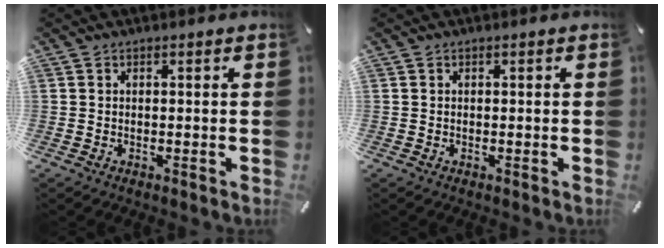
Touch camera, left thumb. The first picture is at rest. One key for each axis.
{"total": 0.0}